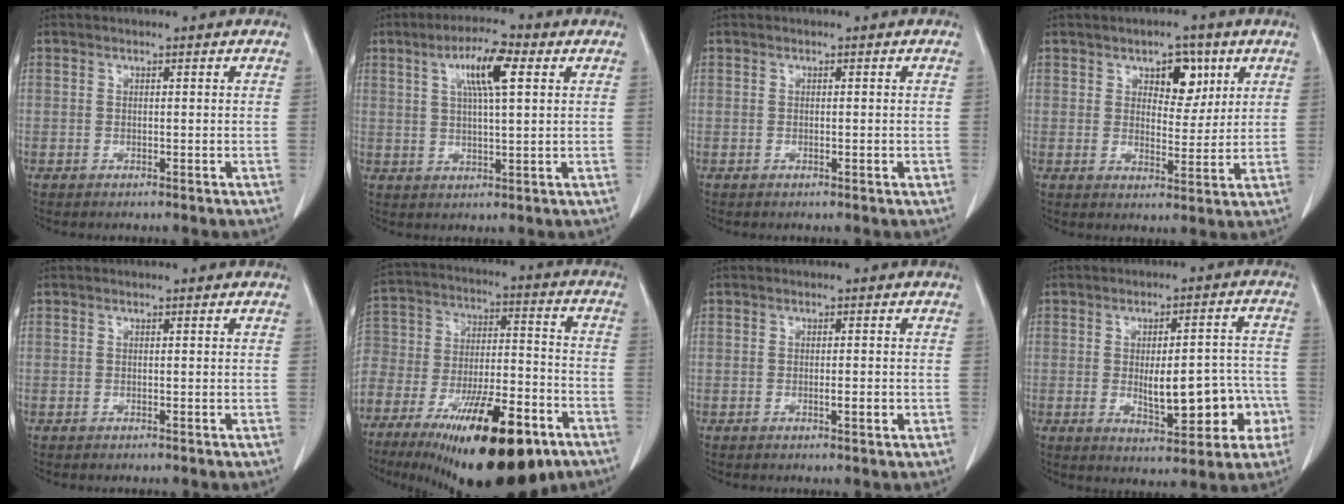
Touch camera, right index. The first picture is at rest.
{"total": 7.9, "force": [3.1, 1.2, 7.2], "torque": [-0.132, 0.011, 0.052]}
{"total": 0.6, "force": [-0.2, 0.1, 0.6], "torque": [-0.012, -0.001, -0.002]}
{"total": 6.0, "force": [2.9, 3.3, 4.0], "torque": [-0.051, 0.007, 0.044]}
{"total": 0.0}
{"total": 28.6, "force": [-17.8, 10.7, 19.6], "torque": [-0.358, -0.011, -0.294]}
{"total": 1.9, "force": [-0.6, 0.3, 1.8], "torque": [-0.031, -0.002, -0.007]}
{"total": 11.6, "force": [-2.6, 4.3, 10.5], "torque": [-0.134, 0.022, -0.022]}